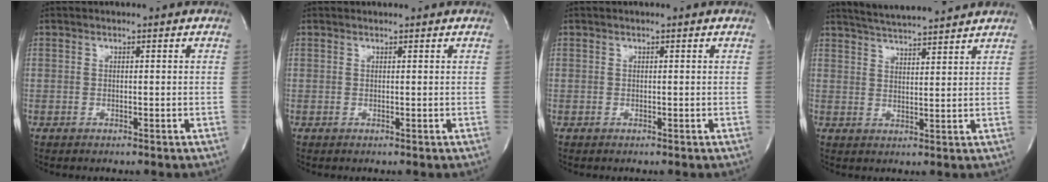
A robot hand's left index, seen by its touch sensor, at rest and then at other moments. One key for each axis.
{"total": 0.9, "fx": 0.9, "fy": 0.1, "fz": 0.0, "tx": -0.007, "ty": 0.009, "tz": 0.016}
{"total": 0.0}
{"total": 10.4, "fx": 9.7, "fy": 0.1, "fz": 3.7, "tx": -0.071, "ty": 0.019, "tz": 0.146}